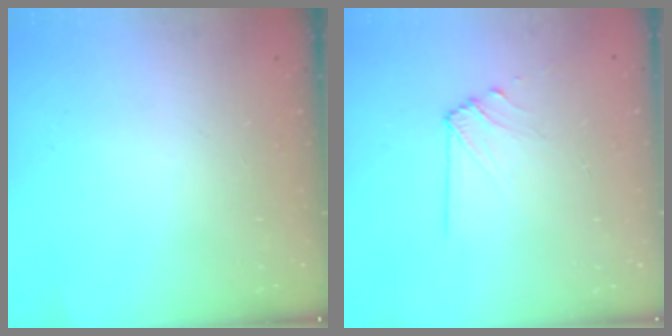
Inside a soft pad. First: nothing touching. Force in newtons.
{"total": 6.2, "press": 6.2, "slide": 0.9}